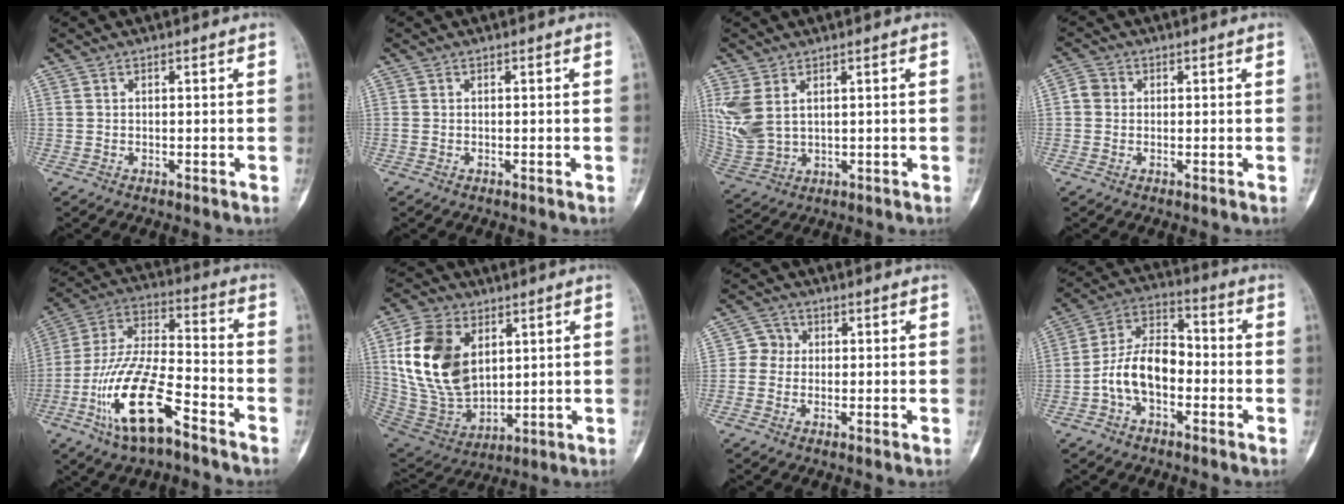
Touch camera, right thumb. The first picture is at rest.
{"total": 0.0}
{"total": 8.2, "force": [2.7, 5.1, 5.8], "torque": [-0.142, -0.005, 0.071]}
{"total": 2.6, "force": [0.2, 2.4, 1.1], "torque": [-0.005, 0.006, -0.004]}
{"total": 17.9, "force": [-9.0, 6.1, 14.2], "torque": [-0.279, 0.057, -0.169]}
{"total": 18.9, "force": [5.1, 12.5, 13.2], "torque": [-0.235, -0.019, 0.112]}
{"total": 3.2, "force": [0.0, 3.1, 0.8], "torque": [0.015, 0.010, -0.012]}
{"total": 11.5, "force": [-3.0, 7.0, 8.6], "torque": [-0.142, 0.046, -0.065]}